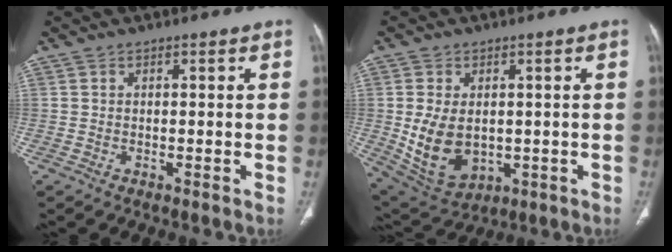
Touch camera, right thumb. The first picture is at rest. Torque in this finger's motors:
{"motor_torque": [-0.33, 1.02, 0.73, 0.71, 0.34]}